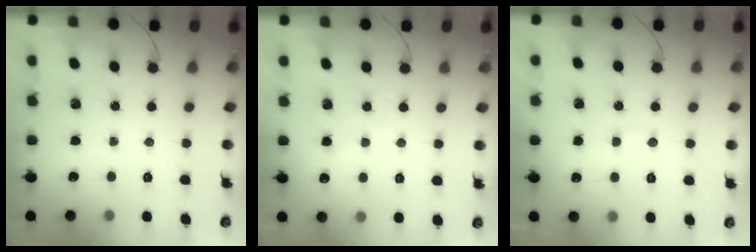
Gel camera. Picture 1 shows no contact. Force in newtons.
{"total": 5.7, "press": 5.6, "slide": 1.1}
{"total": 7.5, "press": 7.3, "slide": 1.6}